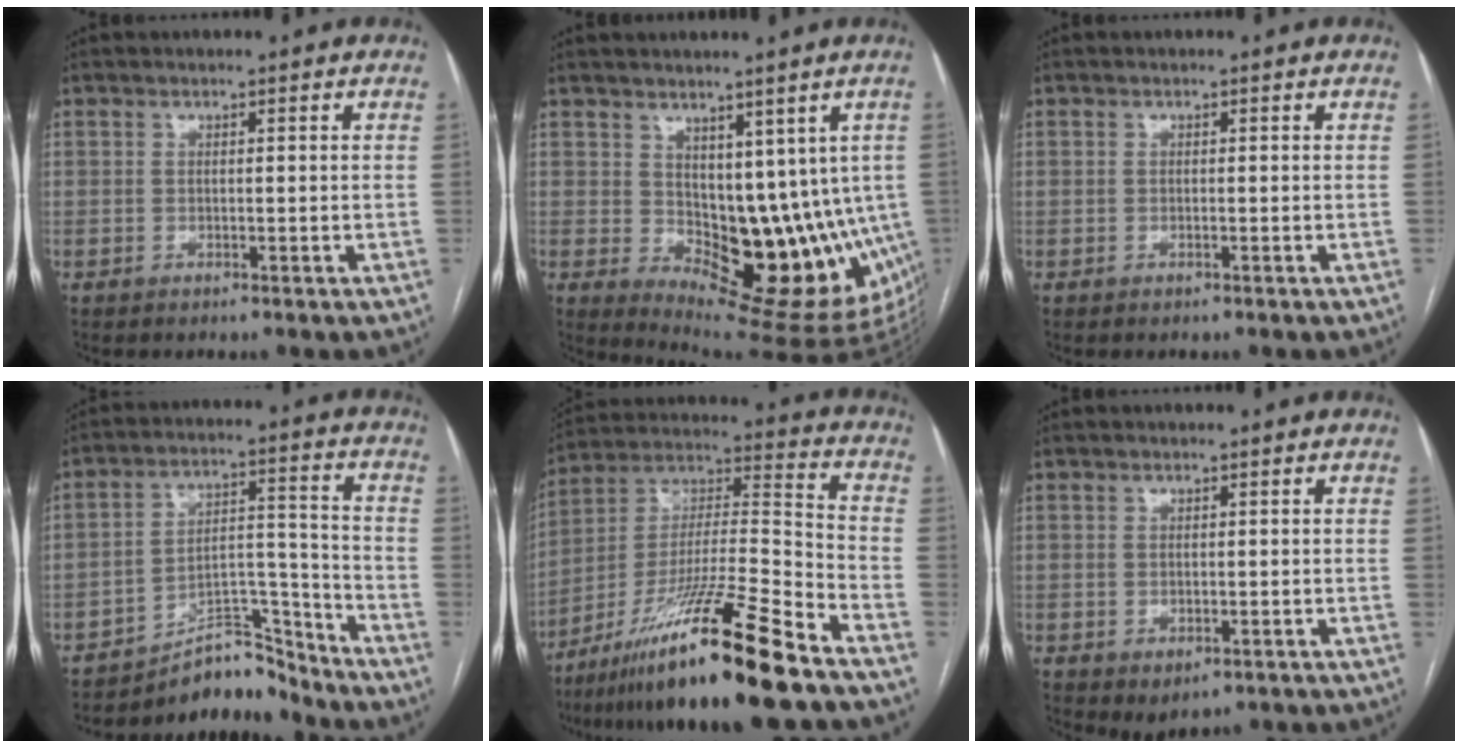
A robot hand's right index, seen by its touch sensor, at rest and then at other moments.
{"total": 14.7, "force": [0.5, 8.2, 12.2], "torque": [-0.157, -0.001, 0.027]}
{"total": 0.0}
{"total": 9.4, "force": [-9.0, 2.5, 1.4], "torque": [-0.009, 0.059, -0.151]}
{"total": 21.0, "force": [-14.8, -0.8, 14.8], "torque": [-0.283, -0.028, -0.265]}
{"total": 2.7, "force": [-1.1, 1.6, 1.8], "torque": [-0.024, -0.005, -0.002]}